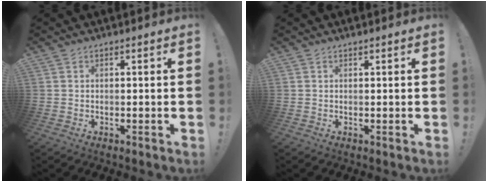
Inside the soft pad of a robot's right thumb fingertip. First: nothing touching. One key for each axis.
{"total": 0.6, "fx": 0.6, "fy": -0.1, "fz": 0.0, "tx": 0.005, "ty": -0.002, "tz": 0.010}